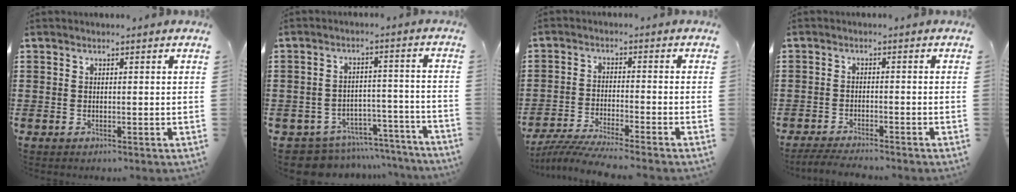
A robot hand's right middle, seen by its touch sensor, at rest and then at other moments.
{"total": 6.9, "force": [-6.7, 1.4, 0.8], "torque": [-0.016, 0.020, -0.130]}
{"total": 5.0, "force": [-4.7, -0.4, 1.6], "torque": [-0.048, -0.022, -0.097]}
{"total": 2.8, "force": [-2.7, 0.0, 0.5], "torque": [-0.018, -0.005, -0.058]}